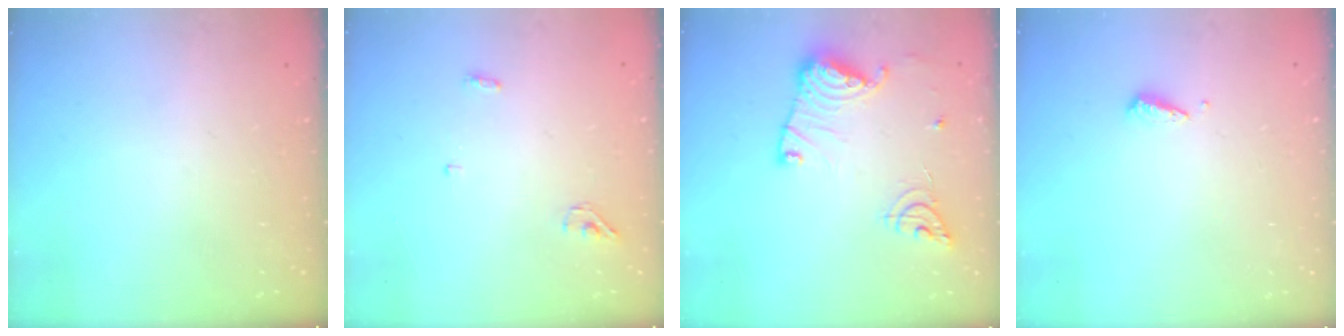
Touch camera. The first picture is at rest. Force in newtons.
{"total": 3.4, "press": 3.3, "slide": 1.0}
{"total": 15.6, "press": 15.5, "slide": 1.5}
{"total": 2.9, "press": 2.9, "slide": 0.4}